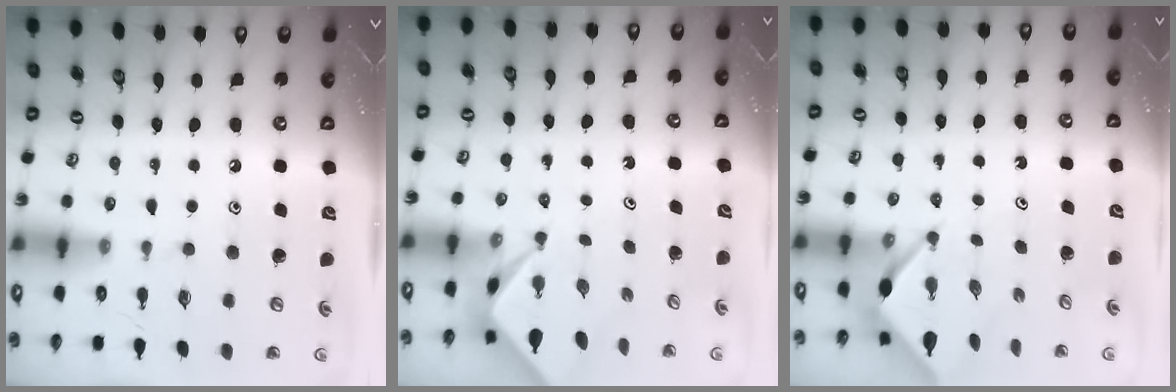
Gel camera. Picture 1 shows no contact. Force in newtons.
{"total": 1.9, "press": 1.9, "slide": 0.2}
{"total": 3.1, "press": 3.1, "slide": 0.1}